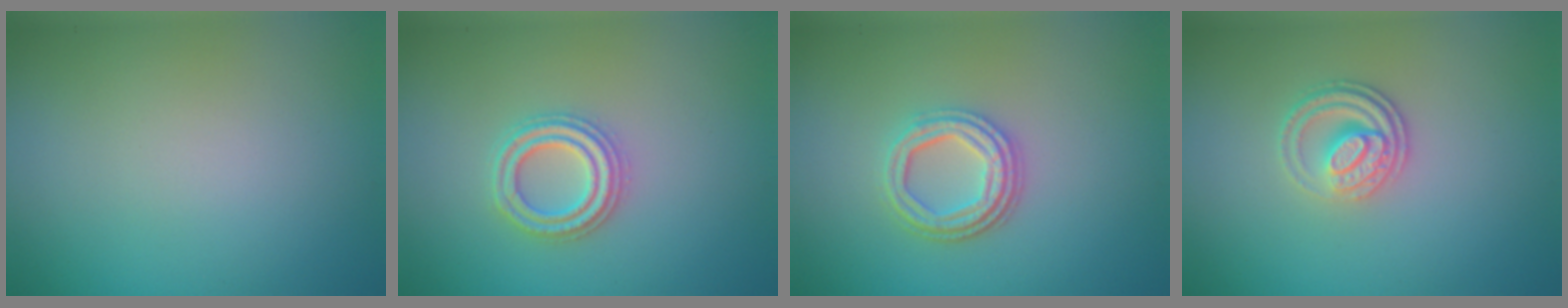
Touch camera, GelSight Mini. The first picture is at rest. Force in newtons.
{"total": 2.7, "press": 2.7, "slide": 0.5}
{"total": 3.7, "press": 3.0, "slide": 2.0}
{"total": 2.8, "press": 2.5, "slide": 1.4}